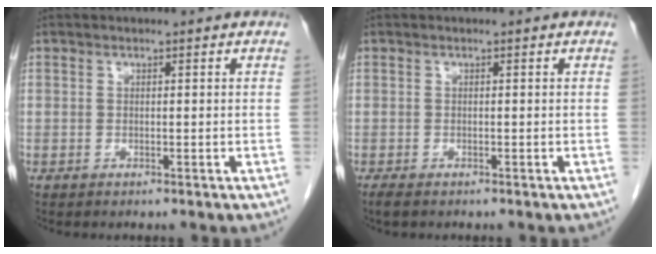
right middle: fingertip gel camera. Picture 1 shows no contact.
{"total": 1.5, "force": [-1.2, 0.5, 0.7], "torque": [-0.018, -0.004, -0.018]}